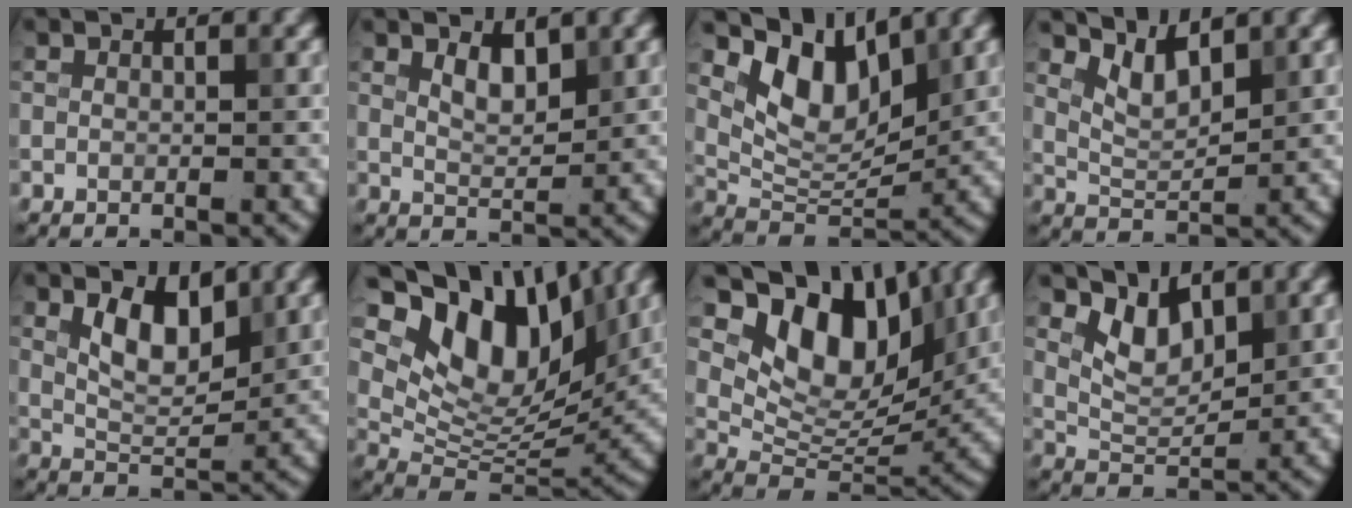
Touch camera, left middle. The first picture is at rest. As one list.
[{"total": 2.2, "force": [1.3, 0.9, 1.5], "torque": [-0.027, -0.004, 0.027]}, {"total": 6.8, "force": [4.0, 3.5, 4.2], "torque": [-0.074, -0.009, 0.069]}, {"total": 3.1, "force": [2.1, 1.1, 1.9], "torque": [-0.042, -0.011, 0.047]}, {"total": 4.3, "force": [1.9, 2.1, 3.2], "torque": [-0.059, -0.005, 0.034]}, {"total": 12.2, "force": [6.1, 6.6, 8.2], "torque": [-0.140, -0.001, 0.112]}, {"total": 10.1, "force": [5.1, 5.9, 6.4], "torque": [-0.102, -0.007, 0.089]}, {"total": 3.3, "force": [2.1, 1.7, 2.0], "torque": [-0.043, -0.011, 0.041]}]